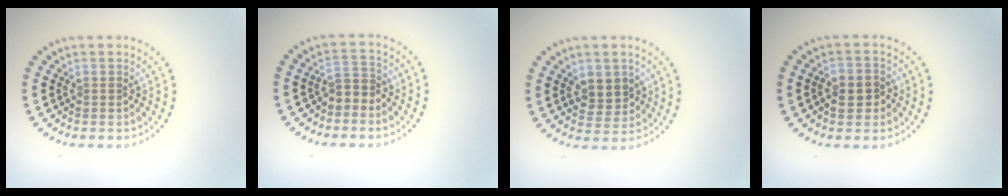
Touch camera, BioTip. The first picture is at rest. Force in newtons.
{"total": 1.8, "press": 1.5, "slide": 0.9}
{"total": 2.7, "press": 2.6, "slide": 0.7}
{"total": 2.8, "press": 2.8, "slide": 0.6}